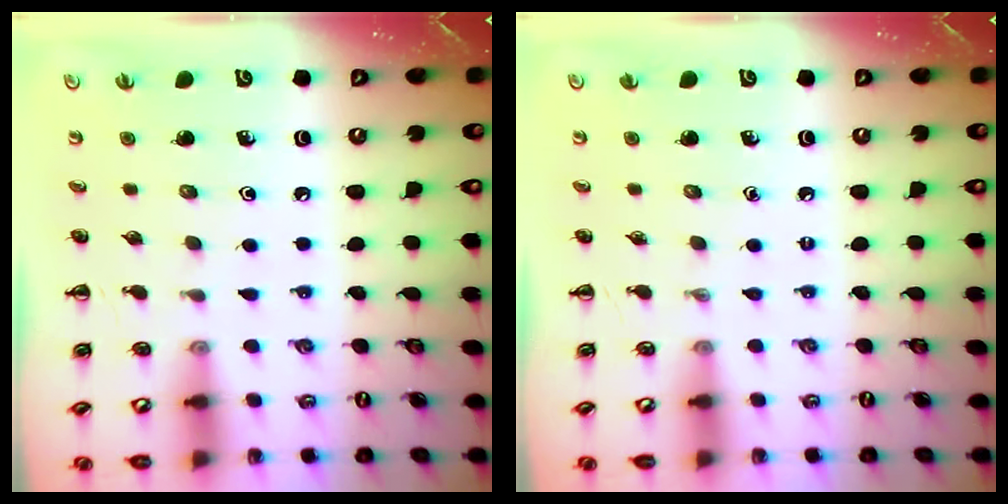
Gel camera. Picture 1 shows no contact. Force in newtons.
{"total": 0.0}